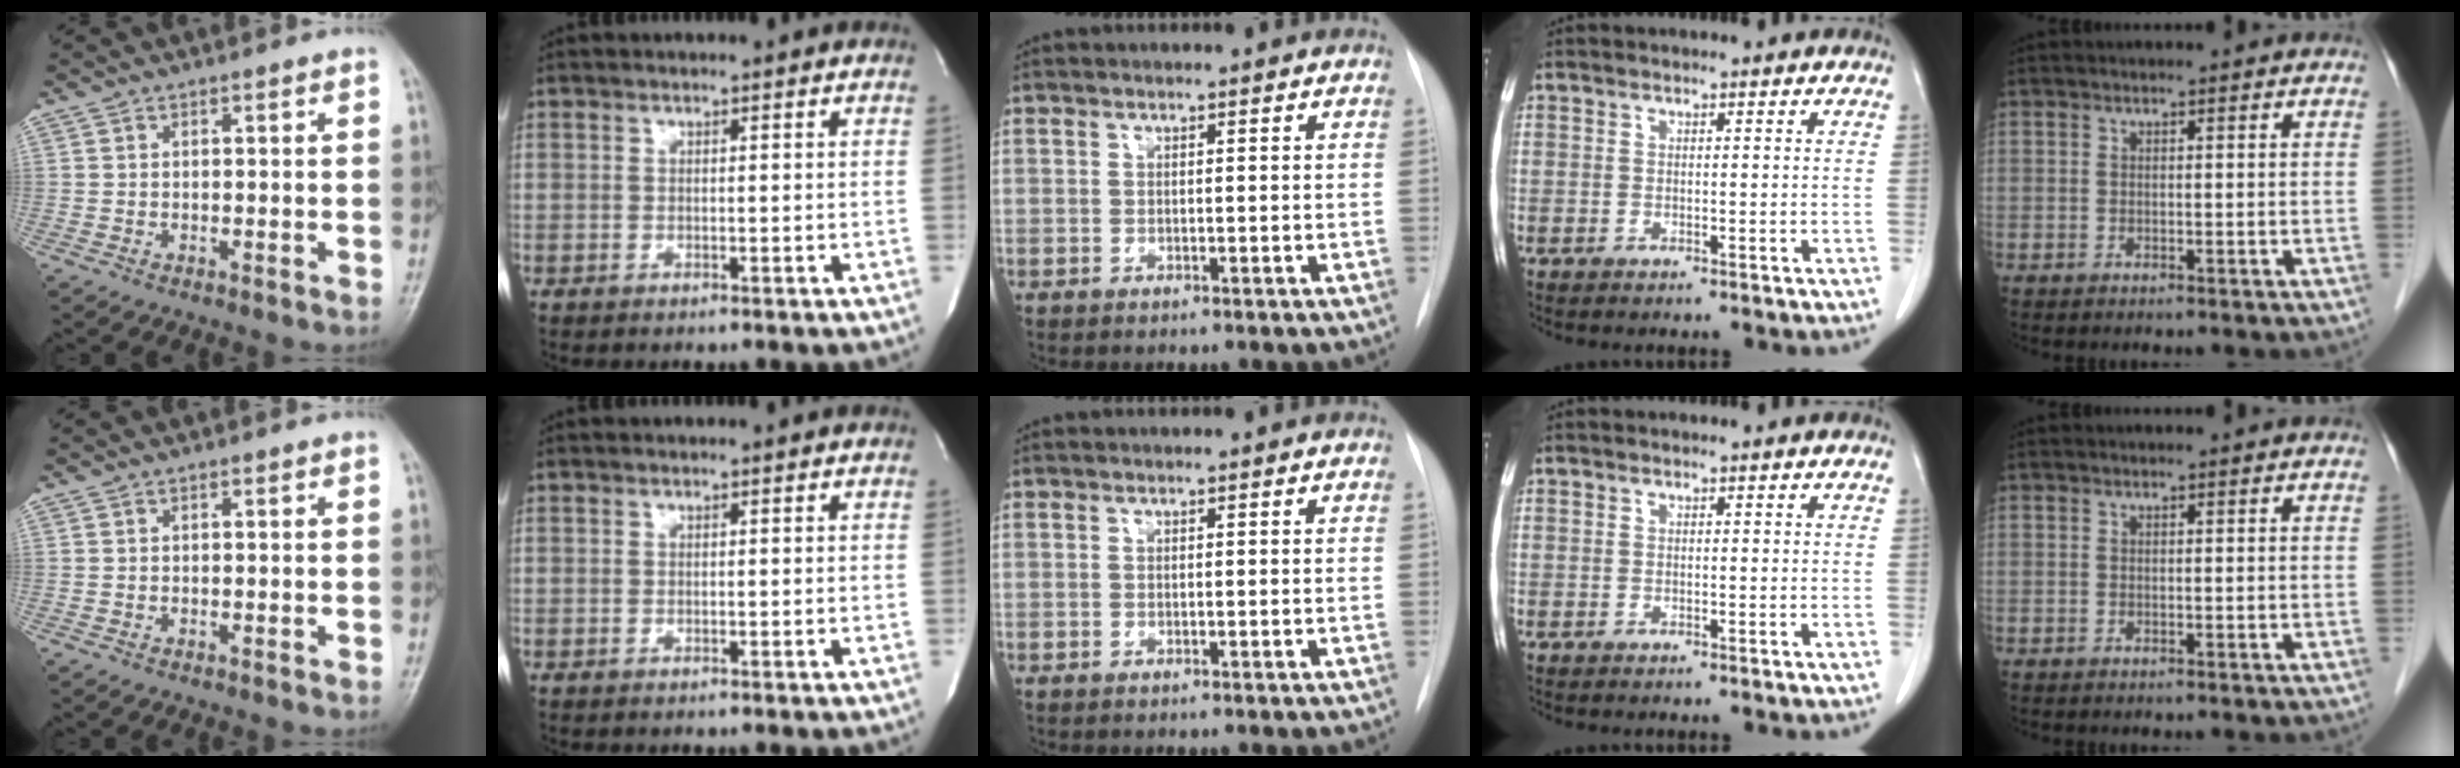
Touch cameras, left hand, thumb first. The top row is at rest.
{}